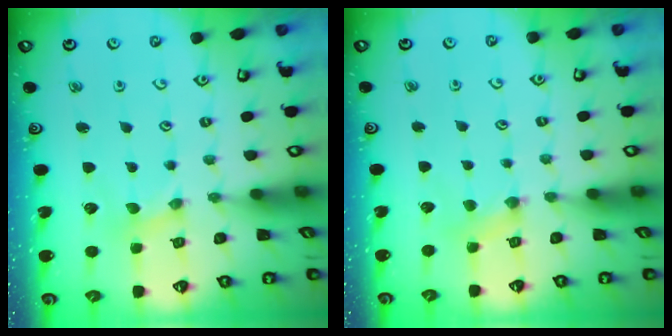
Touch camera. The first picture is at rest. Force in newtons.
{"total": 3.9, "press": 3.9, "slide": 0.4}